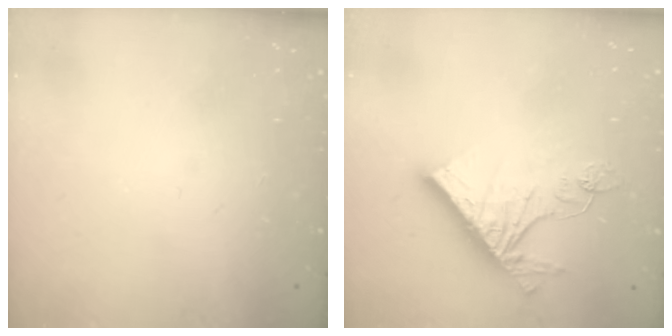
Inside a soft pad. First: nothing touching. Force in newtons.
{"total": 12.9, "press": 12.9, "slide": 1.0}